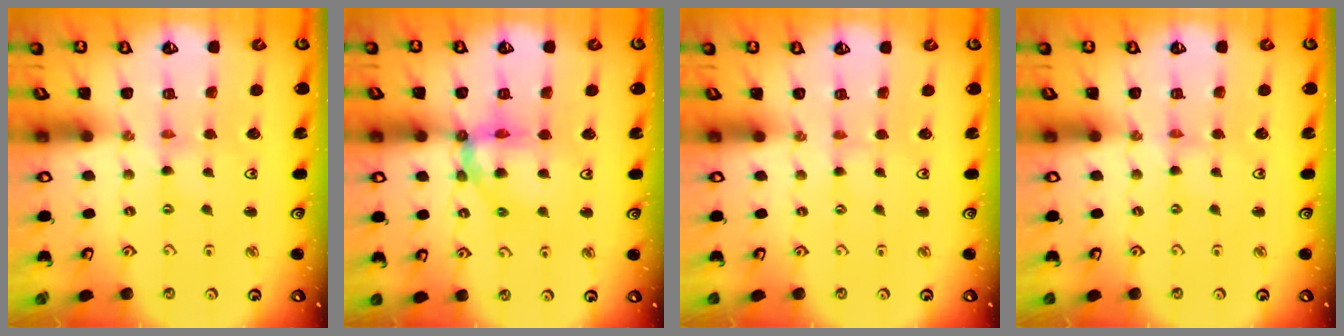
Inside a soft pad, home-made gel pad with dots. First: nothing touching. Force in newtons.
{"total": 11.7, "press": 11.5, "slide": 1.6}
{"total": 0.8, "press": 0.8, "slide": 0.1}
{"total": 0.0}